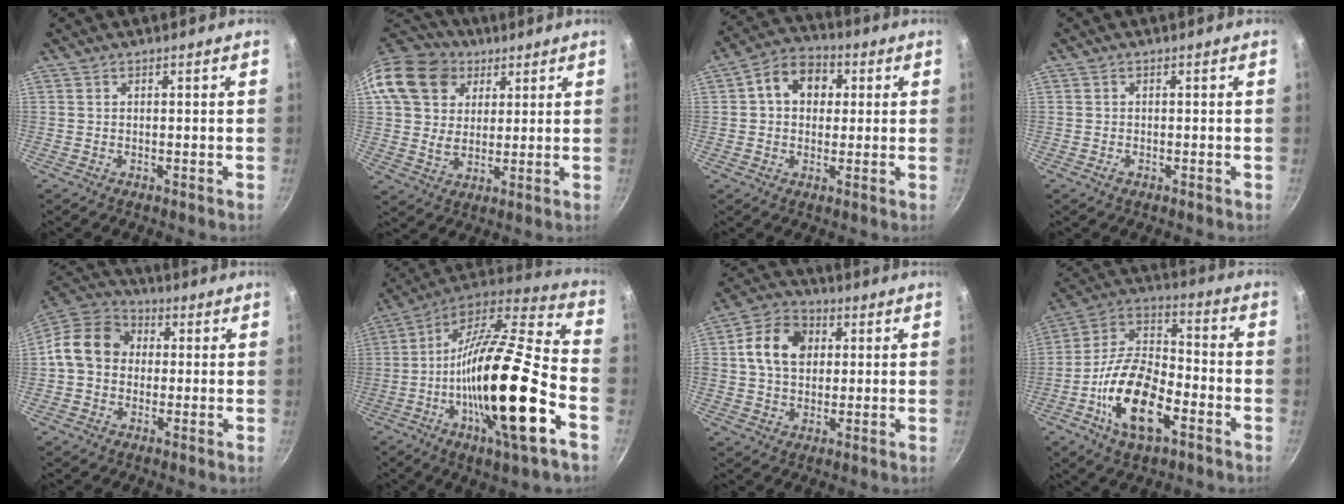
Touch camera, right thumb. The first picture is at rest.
{"total": 16.8, "force": [7.1, 12.9, 8.1], "torque": [-0.150, 0.007, 0.124]}
{"total": 9.8, "force": [2.1, 7.5, 5.9], "torque": [-0.063, 0.017, 0.016]}
{"total": 1.1, "force": [-0.5, 0.8, 0.5], "torque": [-0.008, 0.001, -0.009]}
{"total": 12.4, "force": [0.5, 10.4, 6.7], "torque": [-0.089, 0.031, -0.013]}
{"total": 27.8, "force": [-8.1, 6.2, 25.8], "torque": [-0.429, 0.013, -0.156]}
{"total": 11.0, "force": [2.2, 8.5, 6.7], "torque": [-0.097, 0.009, 0.023]}
{"total": 18.0, "force": [-7.0, 8.9, 14.0], "torque": [-0.247, 0.041, -0.141]}